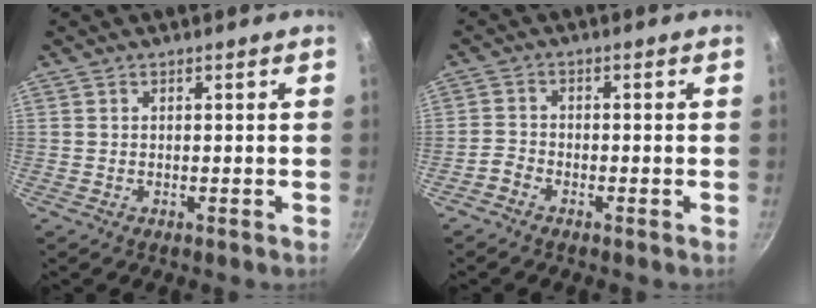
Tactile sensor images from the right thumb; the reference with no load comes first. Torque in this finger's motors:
{"motor_torque": [0.13, -0.61, -0.07, 0.44, 0.02]}